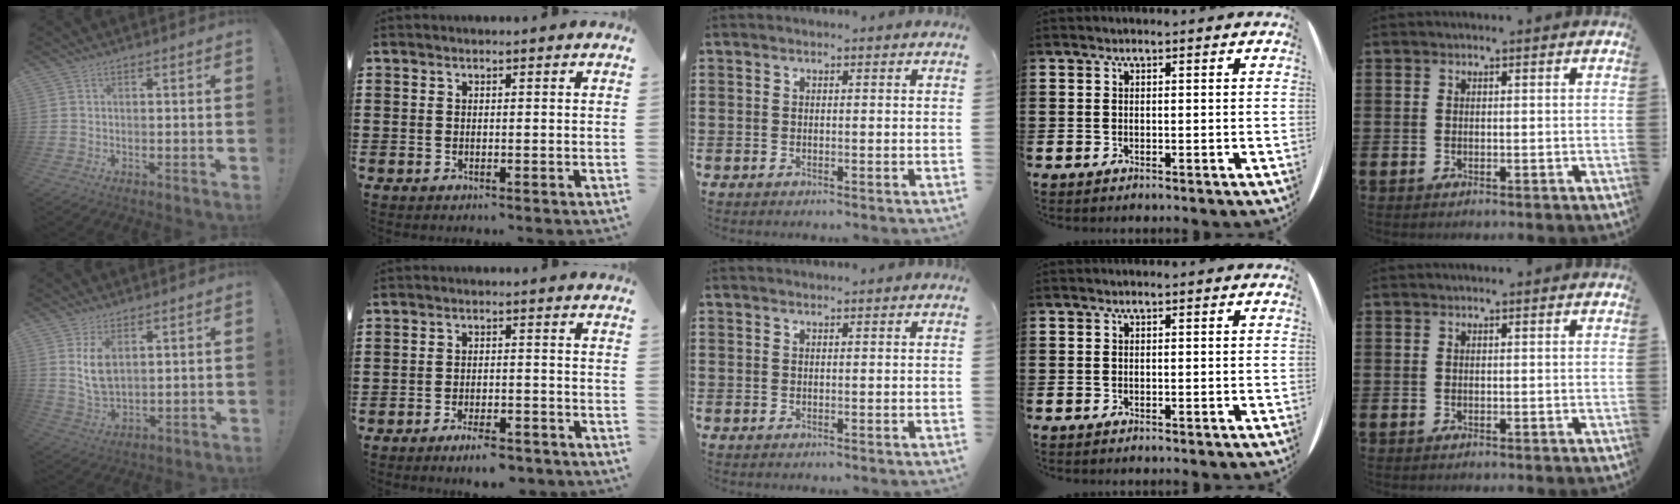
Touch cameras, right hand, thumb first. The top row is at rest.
{"thumb": {"total": 7.8, "force": [2.9, 4.4, 5.7], "torque": [-0.101, -0.014, 0.051]}, "index": {"total": 4.1, "force": [-3.6, 0.6, 1.9], "torque": [-0.030, 0.003, -0.067]}, "middle": {"total": 0.5, "force": [0.5, 0.0, 0.0], "torque": [-0.002, -0.001, 0.010]}}